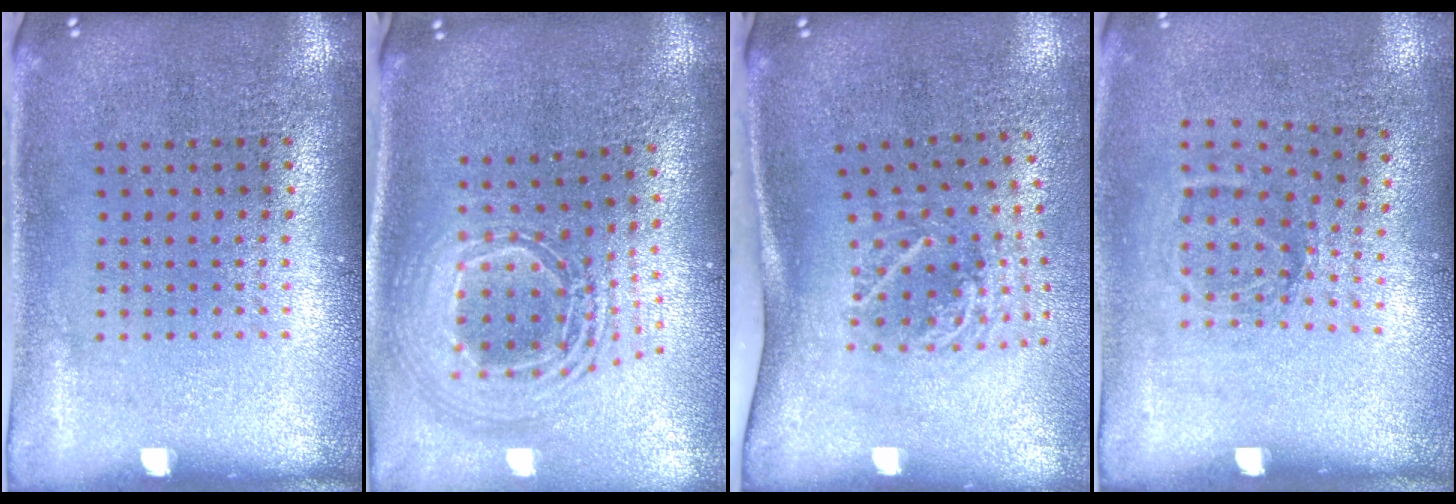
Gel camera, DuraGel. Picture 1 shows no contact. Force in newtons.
{"total": 2.5, "press": 1.9, "slide": 1.7}
{"total": 1.9, "press": 1.2, "slide": 1.5}
{"total": 1.2, "press": 0.8, "slide": 0.8}